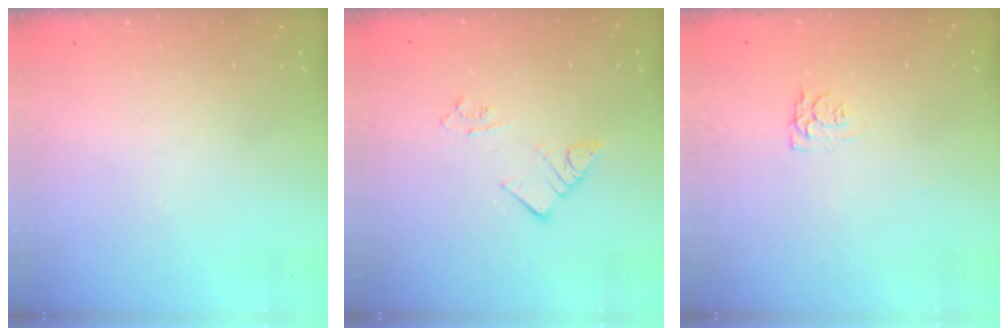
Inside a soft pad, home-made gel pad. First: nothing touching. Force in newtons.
{"total": 5.5, "press": 5.5, "slide": 0.4}
{"total": 5.0, "press": 4.9, "slide": 0.5}